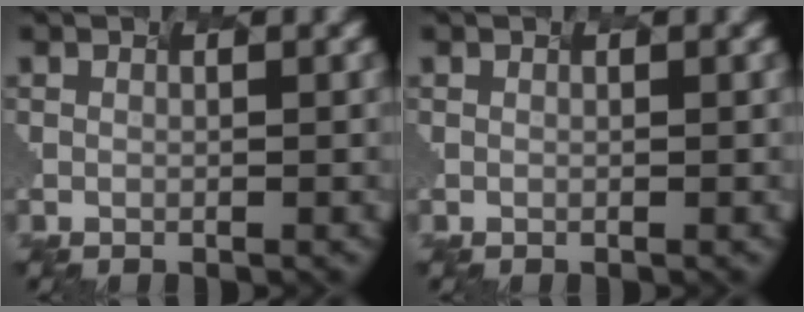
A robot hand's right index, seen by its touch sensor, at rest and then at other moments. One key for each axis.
{"total": 0.0}